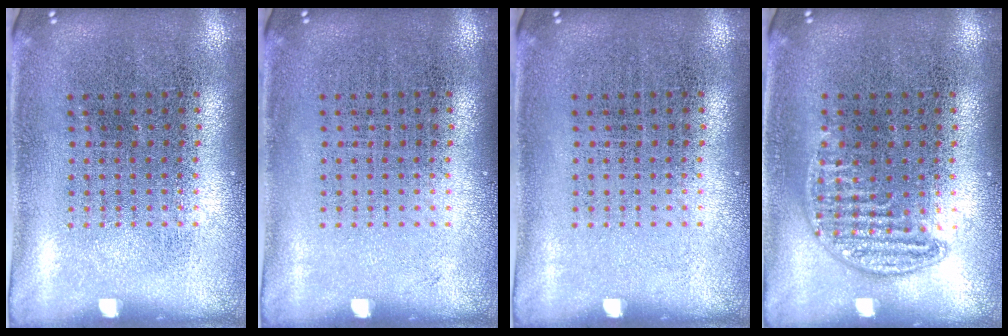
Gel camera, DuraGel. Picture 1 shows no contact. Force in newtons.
{"total": 0.0}
{"total": 0.0}
{"total": 0.8, "press": 0.8, "slide": 0.3}